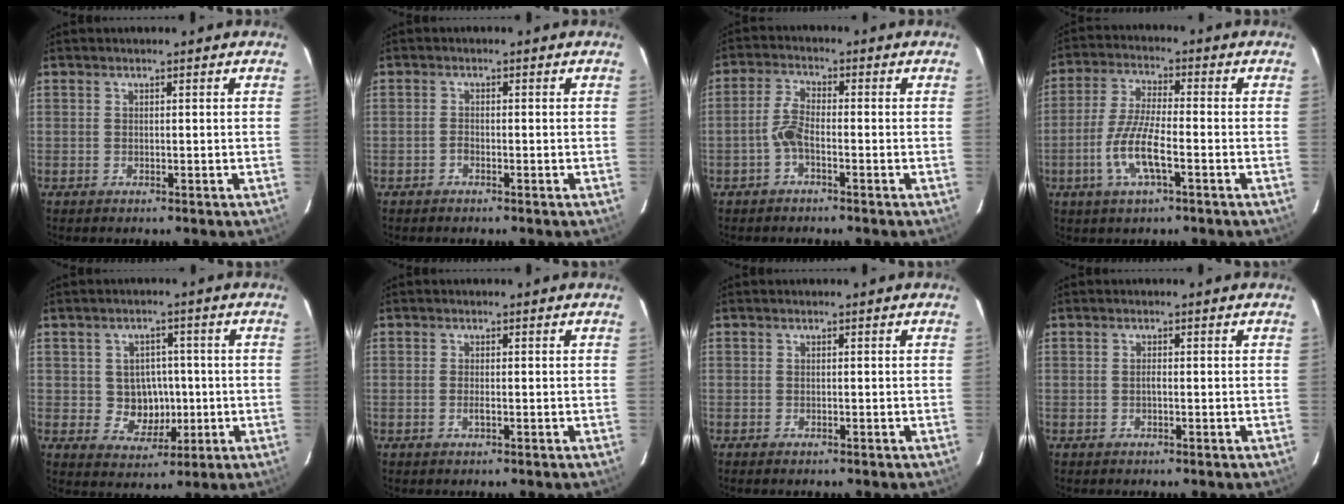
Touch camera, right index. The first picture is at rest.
{"total": 0.9, "force": [-0.7, 0.5, 0.3], "torque": [-0.005, 0.002, -0.017]}
{"total": 3.7, "force": [-1.8, 1.2, 3.0], "torque": [-0.071, 0.010, -0.038]}
{"total": 9.1, "force": [-3.4, 1.9, 8.2], "torque": [-0.171, -0.005, -0.068]}
{"total": 6.5, "force": [-0.4, 6.1, 2.4], "torque": [-0.048, 0.011, 0.010]}
{"total": 1.2, "force": [-0.5, 0.5, 1.1], "torque": [-0.022, -0.001, -0.009]}
{"total": 0.5, "force": [-0.5, 0.2, 0.2], "torque": [-0.004, -0.001, -0.009]}
{"total": 0.7, "force": [-0.2, 0.2, 0.6], "torque": [-0.012, 0.003, -0.005]}